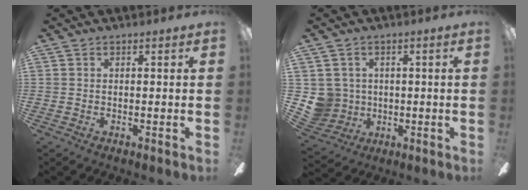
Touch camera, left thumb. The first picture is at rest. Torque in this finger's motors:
{"motor_torque": [-0.18, 0.22, -0.16, -0.17, 0.01]}